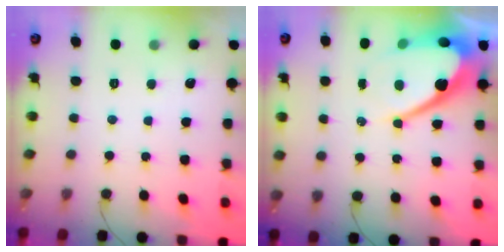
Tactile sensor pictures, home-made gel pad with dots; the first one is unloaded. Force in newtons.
{"total": 14.9, "press": 14.8, "slide": 1.1}